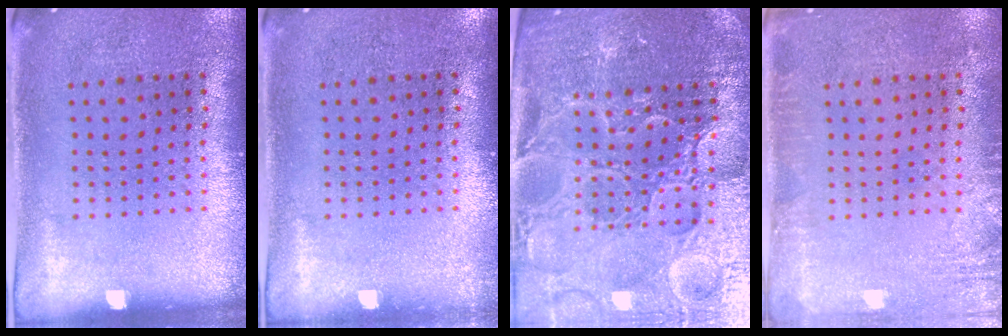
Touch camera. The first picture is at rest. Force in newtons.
{"total": 0.6, "press": 0.6, "slide": 0.1}
{"total": 5.5, "press": 5.1, "slide": 2.1}
{"total": 2.3, "press": 2.2, "slide": 0.2}